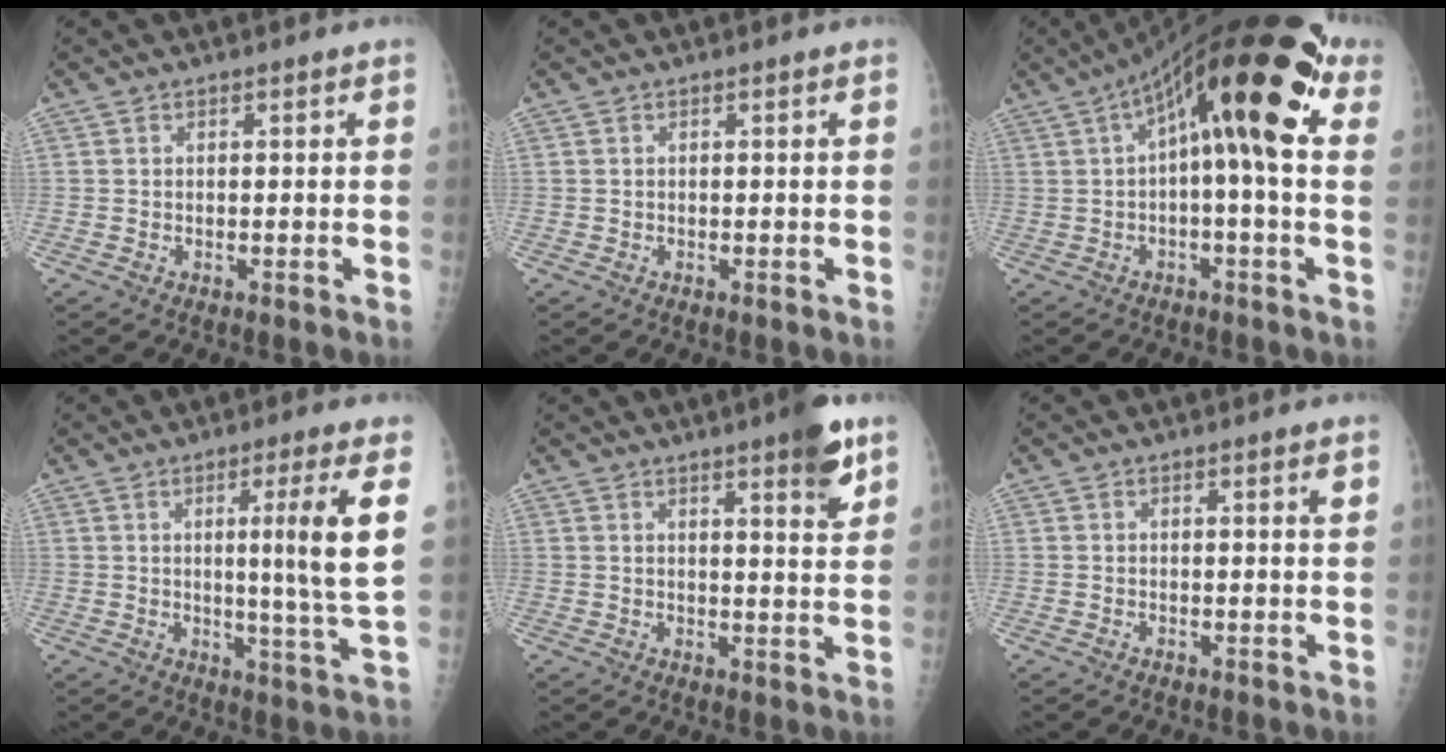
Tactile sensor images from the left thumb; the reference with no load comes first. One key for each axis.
{"total": 0.0}
{"total": 20.2, "fx": 5.6, "fy": 6.1, "fz": 18.4, "tx": -0.277, "ty": 0.052, "tz": 0.077}
{"total": 11.0, "fx": 2.8, "fy": -1.1, "fz": 10.5, "tx": -0.166, "ty": -0.031, "tz": 0.043}
{"total": 7.5, "fx": 4.6, "fy": 1.2, "fz": 5.8, "tx": -0.069, "ty": -0.025, "tz": 0.058}
{"total": 1.1, "fx": 0.6, "fy": -0.1, "fz": 0.9, "tx": -0.013, "ty": -0.004, "tz": 0.007}